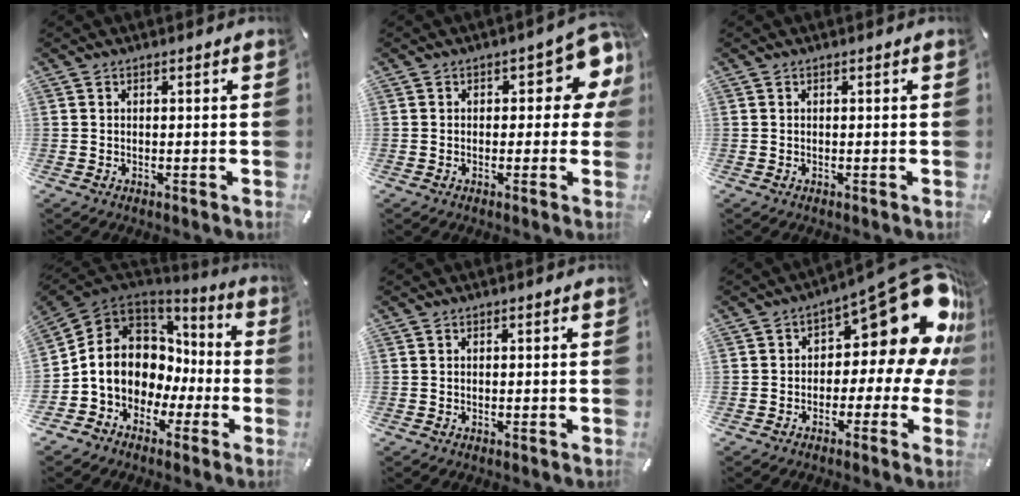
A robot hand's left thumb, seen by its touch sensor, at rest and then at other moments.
{"total": 9.2, "force": [2.8, 4.6, 7.5], "torque": [-0.086, -0.015, 0.046]}
{"total": 0.0}
{"total": 10.7, "force": [-0.7, 9.8, 4.2], "torque": [-0.114, -0.015, -0.011]}
{"total": 0.0}
{"total": 20.4, "force": [8.8, 9.6, 15.8], "torque": [-0.188, -0.068, 0.145]}